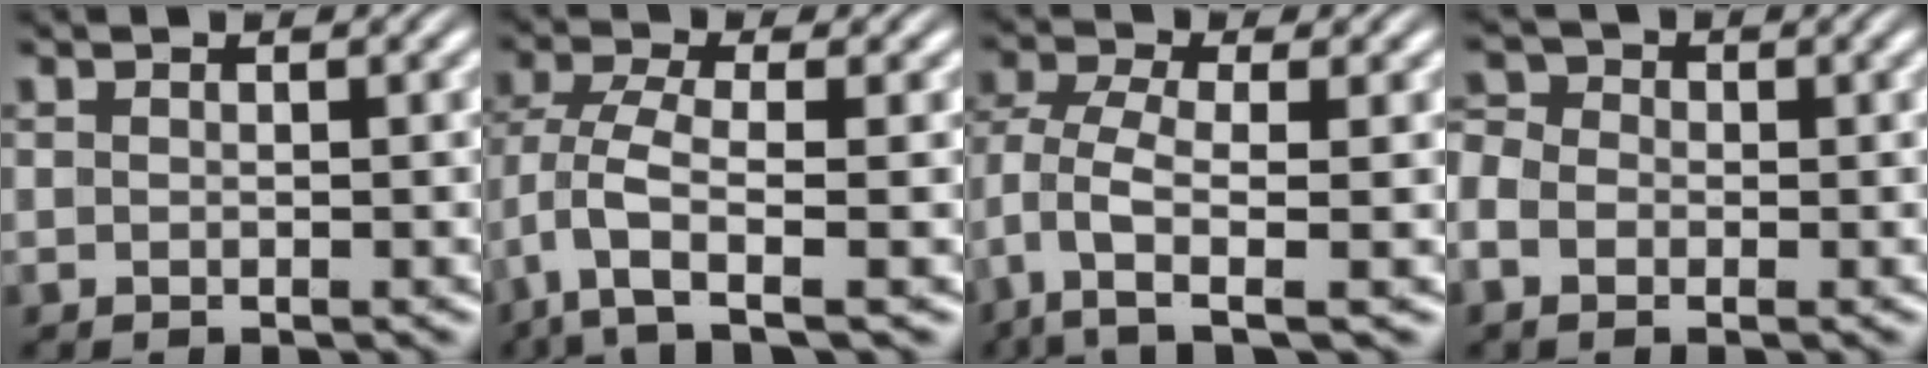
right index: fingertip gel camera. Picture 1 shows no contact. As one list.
[{"total": 5.5, "force": [-2.2, 2.5, 4.4], "torque": [-0.117, -0.041, -0.014]}, {"total": 5.4, "force": [-2.0, 2.6, 4.2], "torque": [-0.119, -0.049, -0.008]}, {"total": 4.4, "force": [-0.5, 3.9, 2.0], "torque": [-0.049, -0.006, -0.017]}]